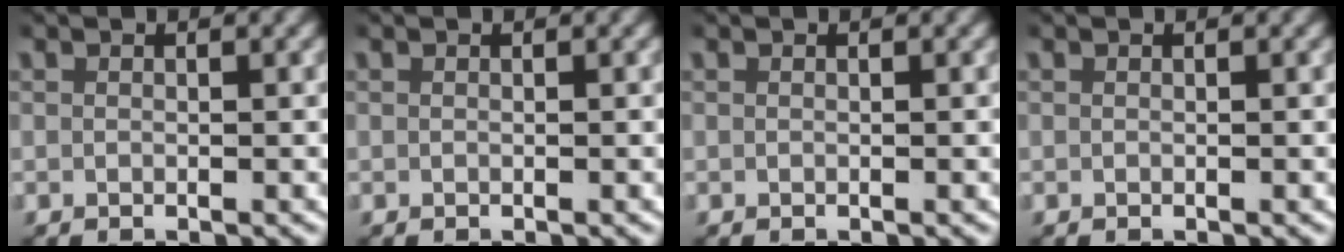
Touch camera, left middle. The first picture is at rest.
{"total": 0.0}
{"total": 0.0}
{"total": 0.0}